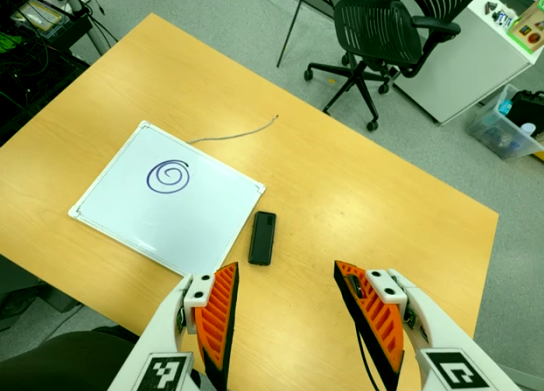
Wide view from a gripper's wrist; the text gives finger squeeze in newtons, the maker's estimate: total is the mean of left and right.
{"total": 0.0}